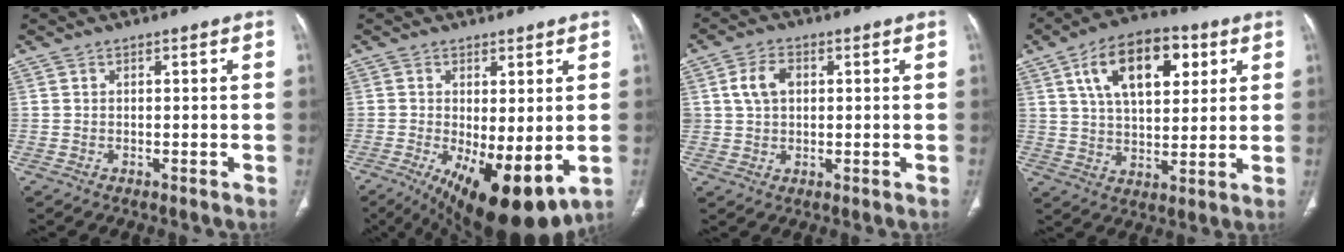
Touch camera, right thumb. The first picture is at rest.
{"total": 14.7, "force": [-4.1, 5.6, 12.9], "torque": [-0.197, -0.025, -0.042]}
{"total": 5.4, "force": [1.3, 3.8, 3.6], "torque": [-0.063, 0.006, 0.024]}
{"total": 16.6, "force": [6.4, 8.9, 12.4], "torque": [-0.169, -0.006, 0.106]}